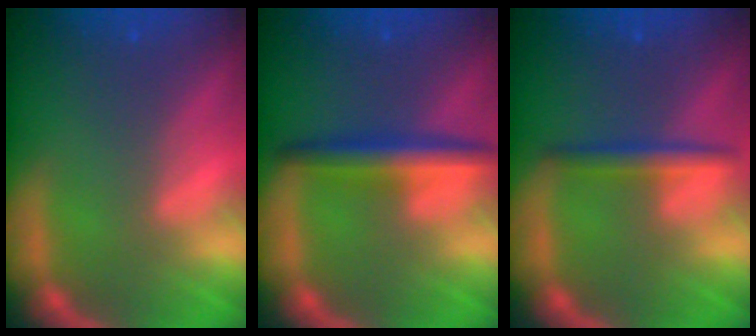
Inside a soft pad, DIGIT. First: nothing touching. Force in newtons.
{"total": 4.0}
{"total": 2.5}